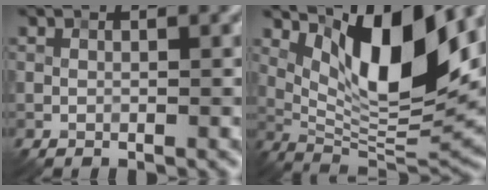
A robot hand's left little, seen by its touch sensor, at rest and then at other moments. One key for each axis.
{"total": 11.4, "fx": 4.2, "fy": 3.7, "fz": 9.9, "tx": -0.156, "ty": -0.013, "tz": 0.080}